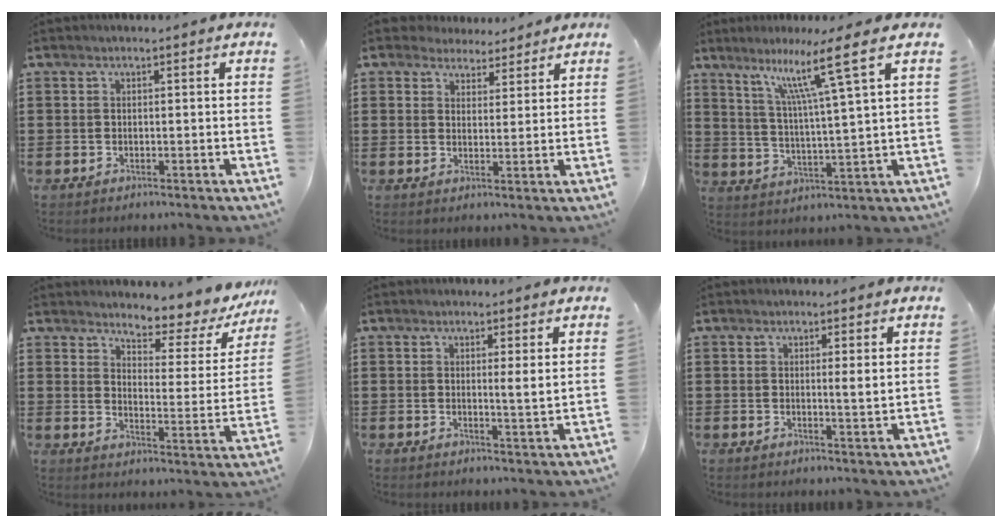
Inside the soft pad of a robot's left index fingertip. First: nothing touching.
{"total": 3.4, "force": [3.1, 1.5, -0.1], "torque": [-0.011, 0.000, 0.058]}
{"total": 10.5, "force": [6.4, -0.9, 8.3], "torque": [-0.161, -0.021, 0.097]}
{"total": 4.7, "force": [4.4, 0.7, 1.5], "torque": [-0.040, -0.041, 0.067]}
{"total": 2.3, "force": [1.2, -0.1, 1.9], "torque": [-0.036, -0.006, 0.019]}
{"total": 1.9, "force": [0.9, 0.0, 1.7], "torque": [-0.030, -0.004, 0.014]}